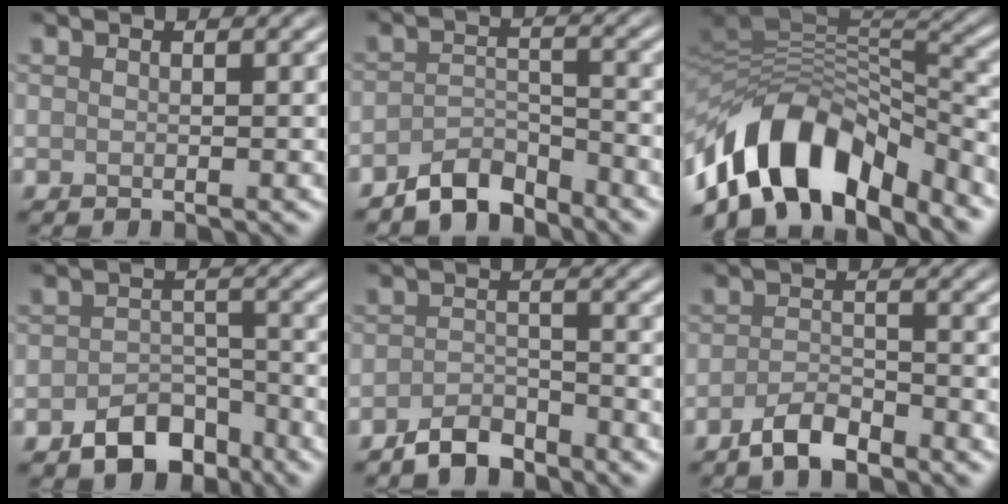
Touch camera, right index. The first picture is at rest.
{"total": 3.7, "force": [-3.3, 1.2, 1.2], "torque": [-0.019, 0.005, -0.066]}
{"total": 12.8, "force": [-7.5, 6.5, 8.0], "torque": [-0.130, 0.015, -0.135]}
{"total": 4.8, "force": [-3.2, 2.9, 2.1], "torque": [-0.024, -0.001, -0.056]}
{"total": 3.0, "force": [-2.6, 1.0, 1.1], "torque": [-0.017, 0.007, -0.053]}
{"total": 3.1, "force": [-2.3, 1.0, 1.8], "torque": [-0.035, 0.004, -0.048]}